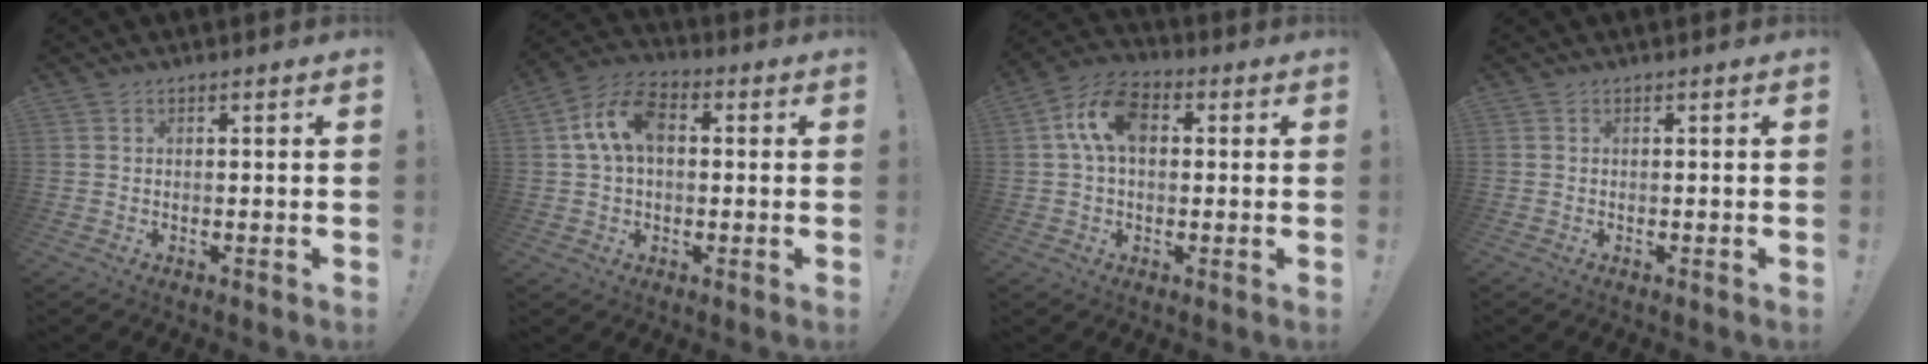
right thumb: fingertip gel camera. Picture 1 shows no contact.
{"total": 11.5, "force": [2.4, 7.5, 8.3], "torque": [-0.162, 0.016, 0.048]}
{"total": 11.4, "force": [2.4, 7.4, 8.3], "torque": [-0.162, 0.015, 0.048]}
{"total": 0.0}